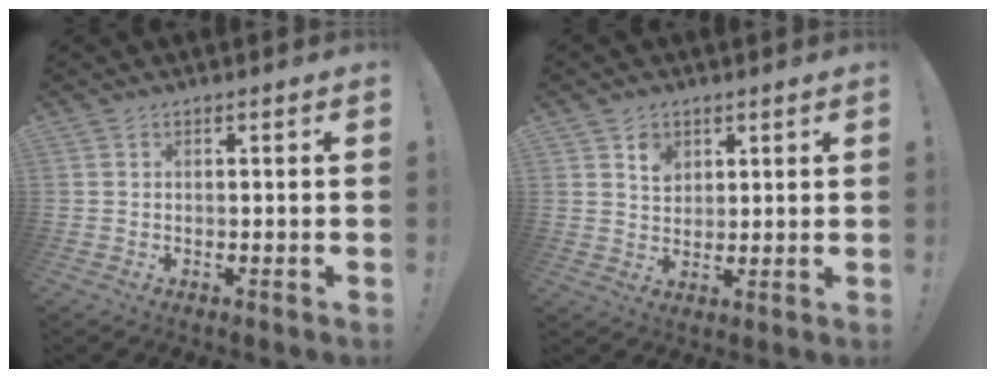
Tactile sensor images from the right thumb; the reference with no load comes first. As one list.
[{"total": 5.1, "force": [2.8, 4.0, 1.4], "torque": [-0.007, -0.017, 0.047]}]